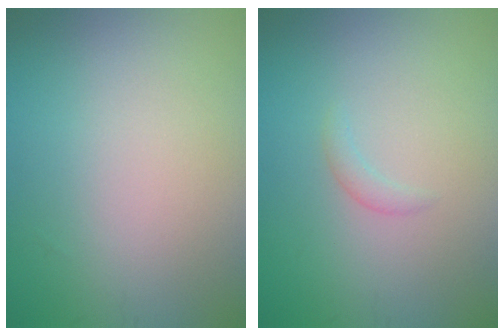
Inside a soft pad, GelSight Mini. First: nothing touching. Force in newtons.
{"total": 0.9, "press": 0.9, "slide": 0.1}